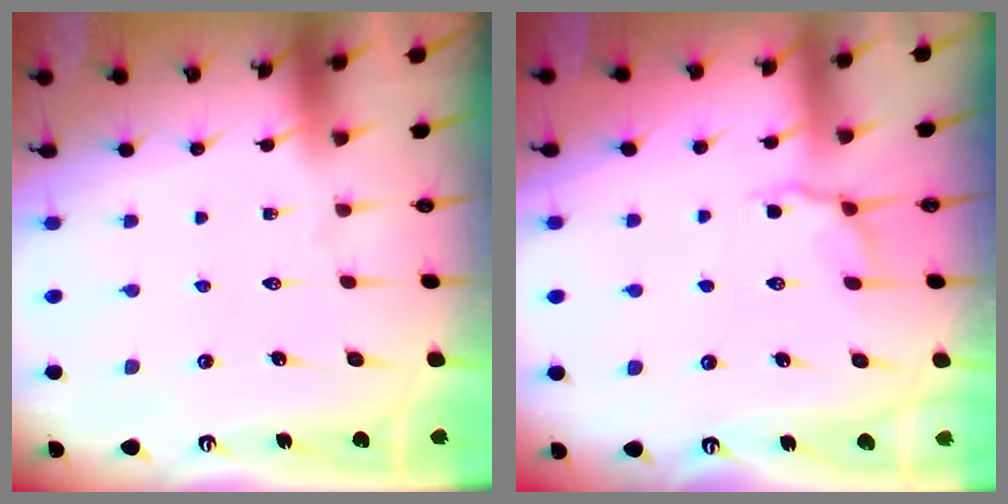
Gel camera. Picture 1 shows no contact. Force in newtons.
{"total": 4.4, "press": 4.0, "slide": 1.8}